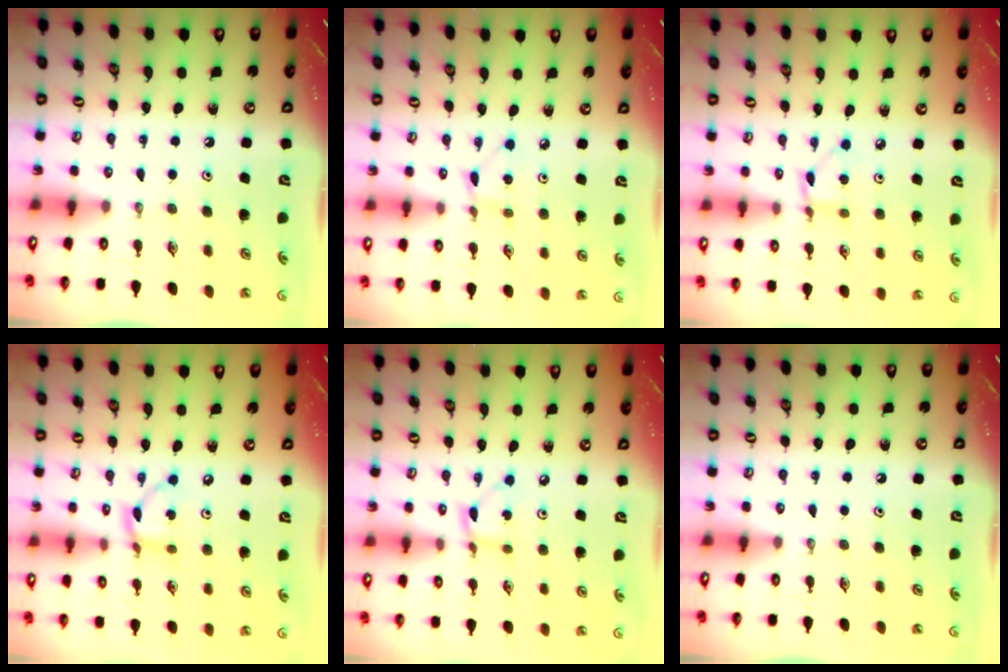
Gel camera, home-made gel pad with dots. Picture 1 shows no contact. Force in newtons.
{"total": 2.9, "press": 2.9, "slide": 0.4}
{"total": 2.7, "press": 2.7, "slide": 0.3}
{"total": 6.2, "press": 6.2, "slide": 0.3}
{"total": 2.7, "press": 2.7, "slide": 0.2}
{"total": 0.0}